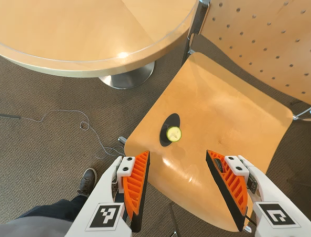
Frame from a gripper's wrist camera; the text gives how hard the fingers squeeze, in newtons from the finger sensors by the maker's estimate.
{"total": 0.0}